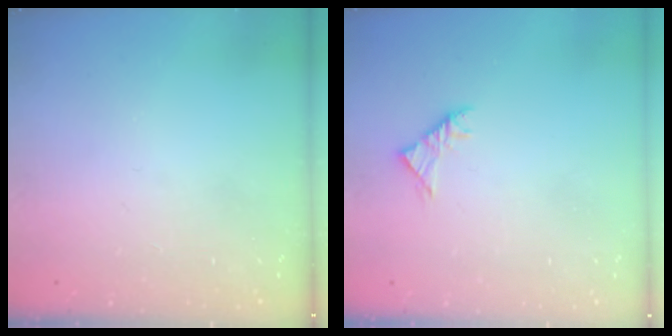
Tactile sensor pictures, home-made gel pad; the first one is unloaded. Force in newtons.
{"total": 2.9, "press": 2.8, "slide": 0.8}